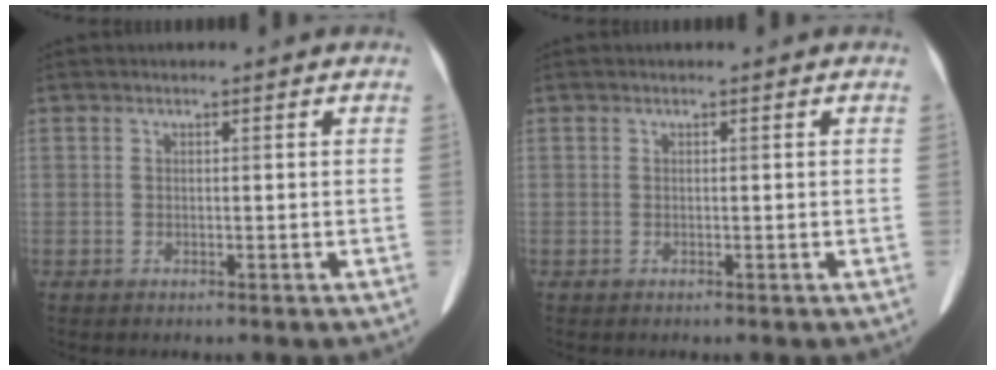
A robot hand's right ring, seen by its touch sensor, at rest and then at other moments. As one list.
[{"total": 0.0}]